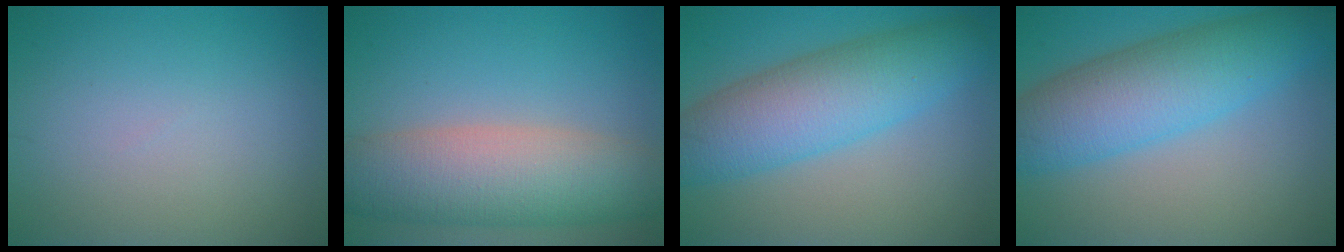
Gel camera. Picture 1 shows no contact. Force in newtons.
{"total": 8.9, "press": 8.8, "slide": 0.6}
{"total": 8.2, "press": 8.2, "slide": 0.1}
{"total": 8.4, "press": 8.4, "slide": 0.2}